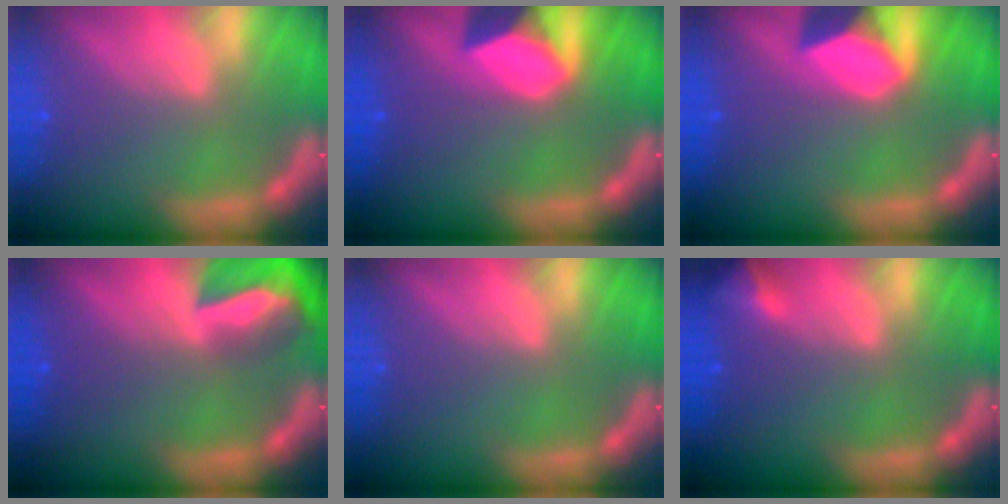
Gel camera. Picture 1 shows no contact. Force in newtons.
{"total": 6.4}
{"total": 6.4}
{"total": 8.5}
{"total": 0.0}
{"total": 2.4}